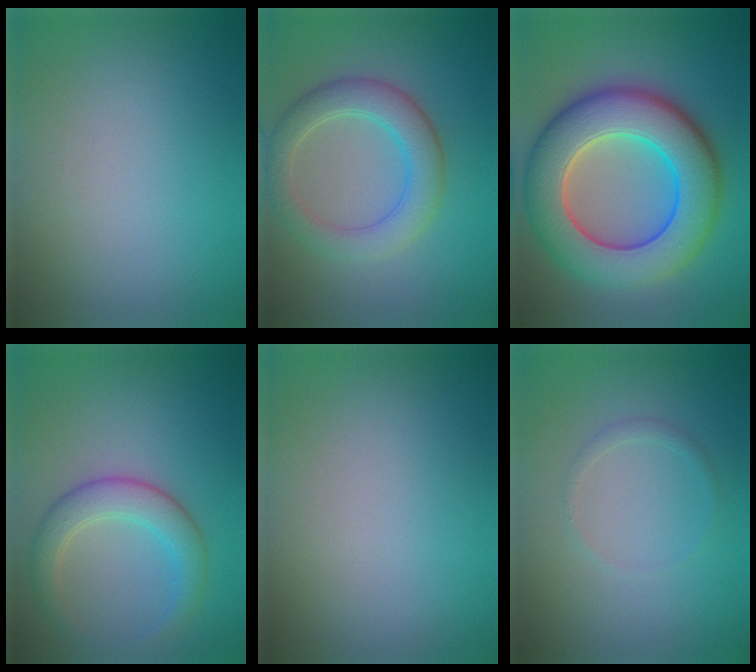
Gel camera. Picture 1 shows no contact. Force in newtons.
{"total": 4.7, "press": 4.7, "slide": 0.6}
{"total": 11.8, "press": 11.8, "slide": 0.7}
{"total": 3.8, "press": 3.8, "slide": 0.4}
{"total": 0.0}
{"total": 0.8, "press": 0.8, "slide": 0.0}